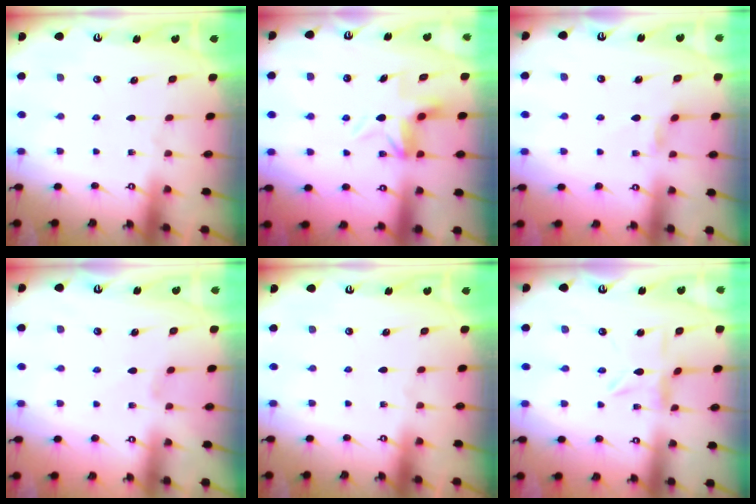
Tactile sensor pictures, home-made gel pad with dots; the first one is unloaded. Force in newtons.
{"total": 4.7, "press": 4.7, "slide": 0.3}
{"total": 2.5, "press": 2.4, "slide": 0.4}
{"total": 1.0, "press": 0.9, "slide": 0.4}
{"total": 0.0}
{"total": 2.7, "press": 2.7, "slide": 0.4}